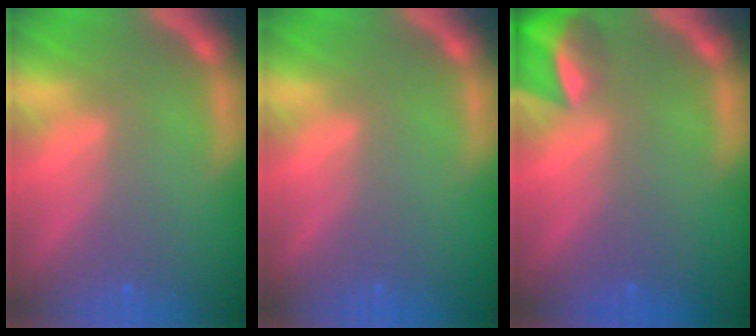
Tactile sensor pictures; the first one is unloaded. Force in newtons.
{"total": 0.0}
{"total": 4.9}